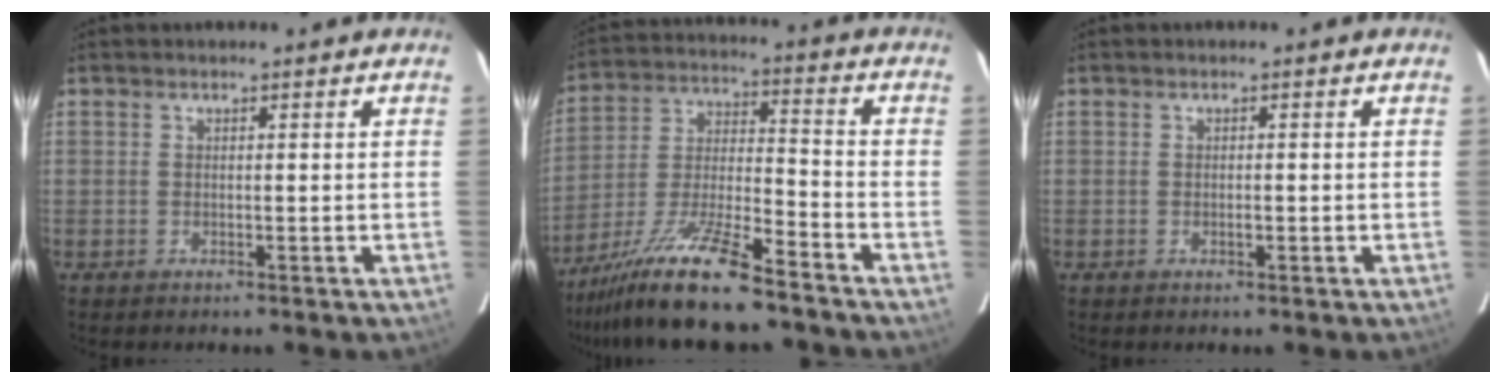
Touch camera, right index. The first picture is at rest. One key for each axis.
{"total": 14.6, "fx": -11.4, "fy": 1.1, "fz": 9.1, "tx": -0.179, "ty": -0.016, "tz": -0.206}
{"total": 0.6, "fx": -0.1, "fy": 0.3, "fz": 0.5, "tx": -0.011, "ty": 0.001, "tz": 0.000}